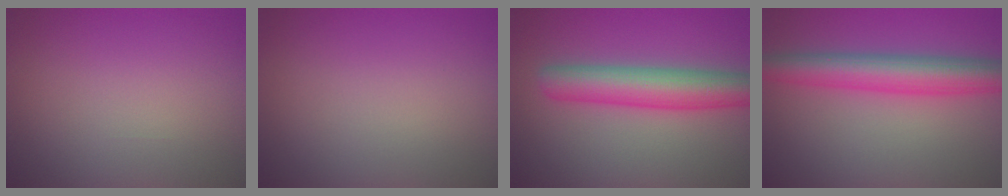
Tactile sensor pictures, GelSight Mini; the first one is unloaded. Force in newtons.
{"total": 0.0}
{"total": 6.2, "press": 6.2, "slide": 0.2}
{"total": 6.0, "press": 6.0, "slide": 0.1}